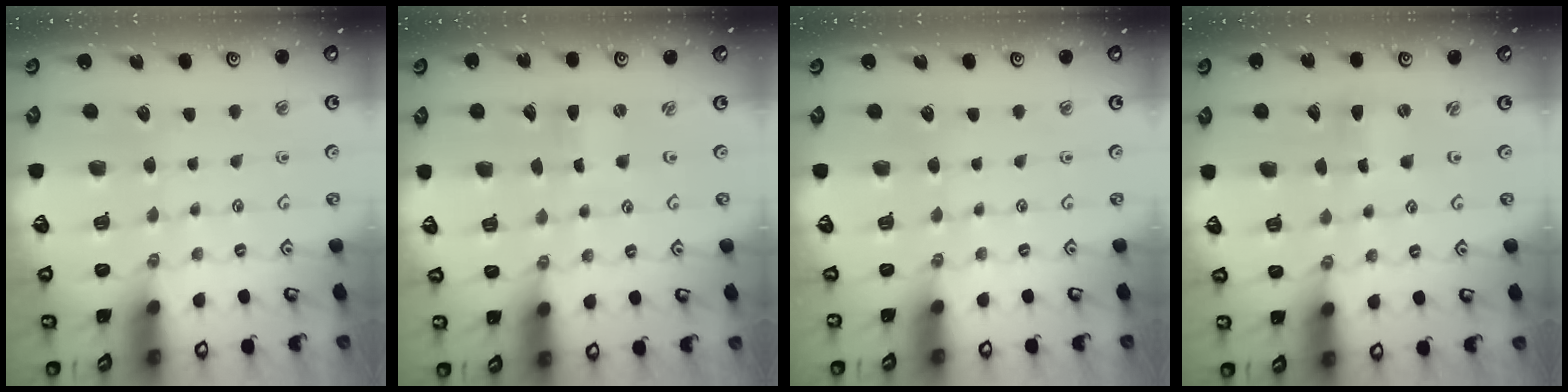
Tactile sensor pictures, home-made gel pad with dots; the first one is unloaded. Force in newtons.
{"total": 0.0}
{"total": 0.0}
{"total": 0.0}